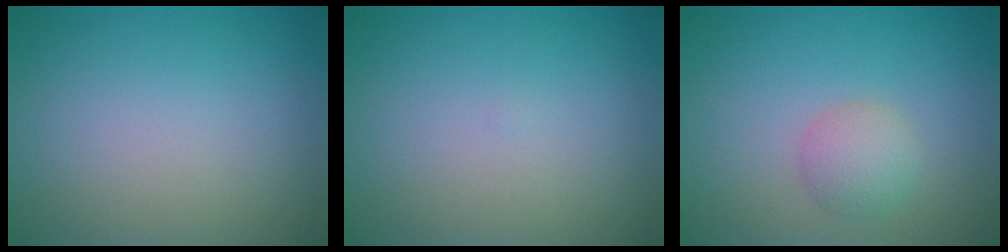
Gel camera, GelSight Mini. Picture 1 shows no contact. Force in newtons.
{"total": 0.0}
{"total": 2.3, "press": 2.3, "slide": 0.1}